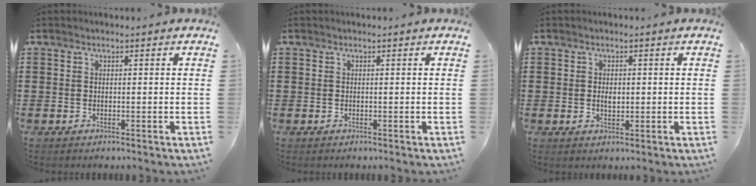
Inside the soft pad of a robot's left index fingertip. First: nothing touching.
{"total": 0.0}
{"total": 1.7, "force": [0.1, 0.9, 1.5], "torque": [-0.030, 0.005, 0.001]}